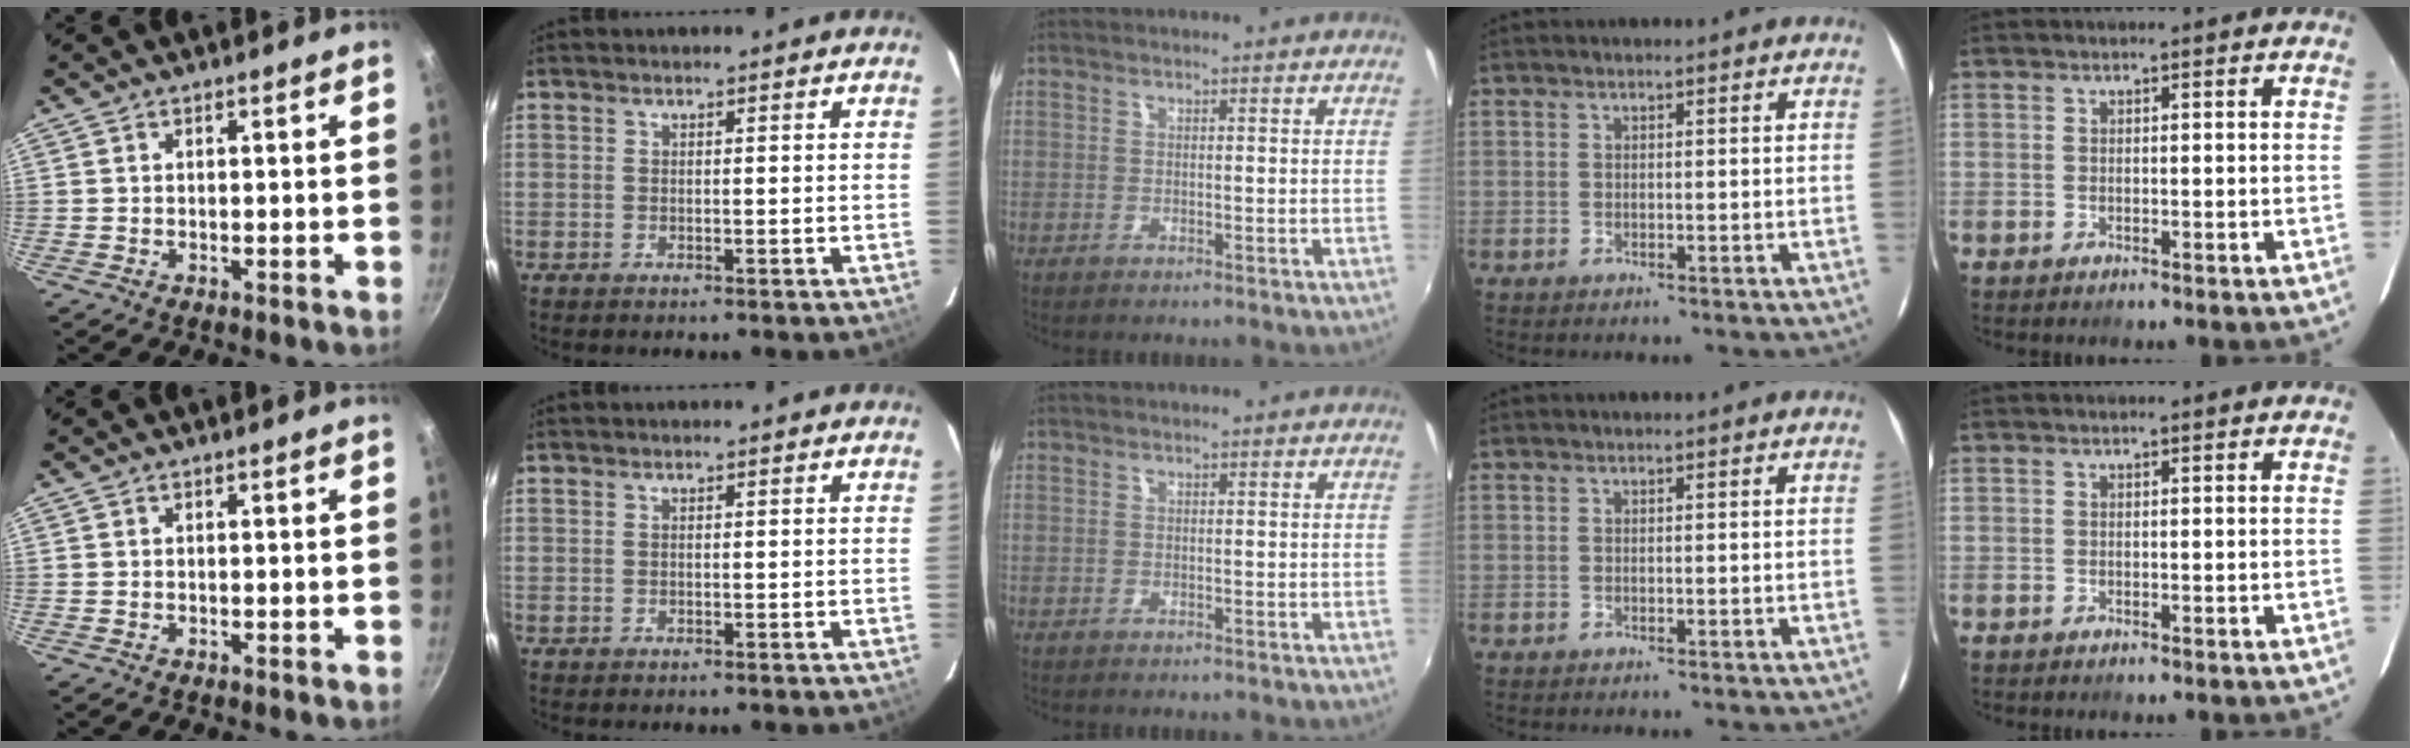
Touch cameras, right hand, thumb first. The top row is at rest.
{}